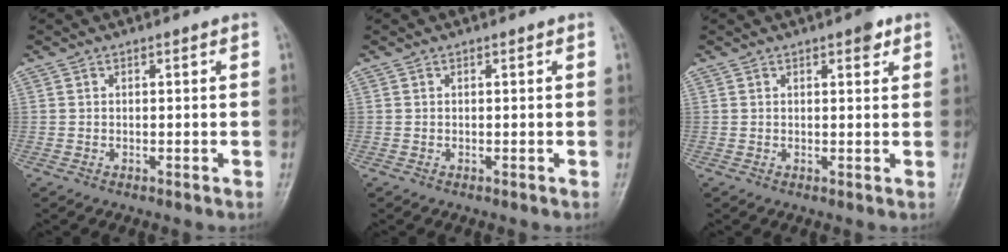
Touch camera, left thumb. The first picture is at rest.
{"total": 0.0}
{"total": 2.7, "force": [1.6, 1.0, 1.9], "torque": [-0.018, -0.006, 0.019]}